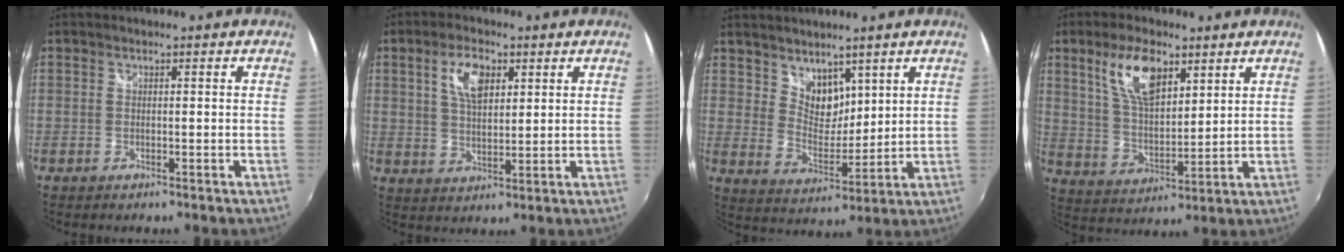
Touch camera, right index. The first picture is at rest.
{"total": 7.3, "force": [3.0, 3.6, 5.6], "torque": [-0.103, 0.011, 0.055]}
{"total": 7.1, "force": [5.0, 4.3, 2.6], "torque": [-0.032, -0.002, 0.097]}
{"total": 11.5, "force": [6.1, 5.1, 8.3], "torque": [-0.156, 0.011, 0.123]}